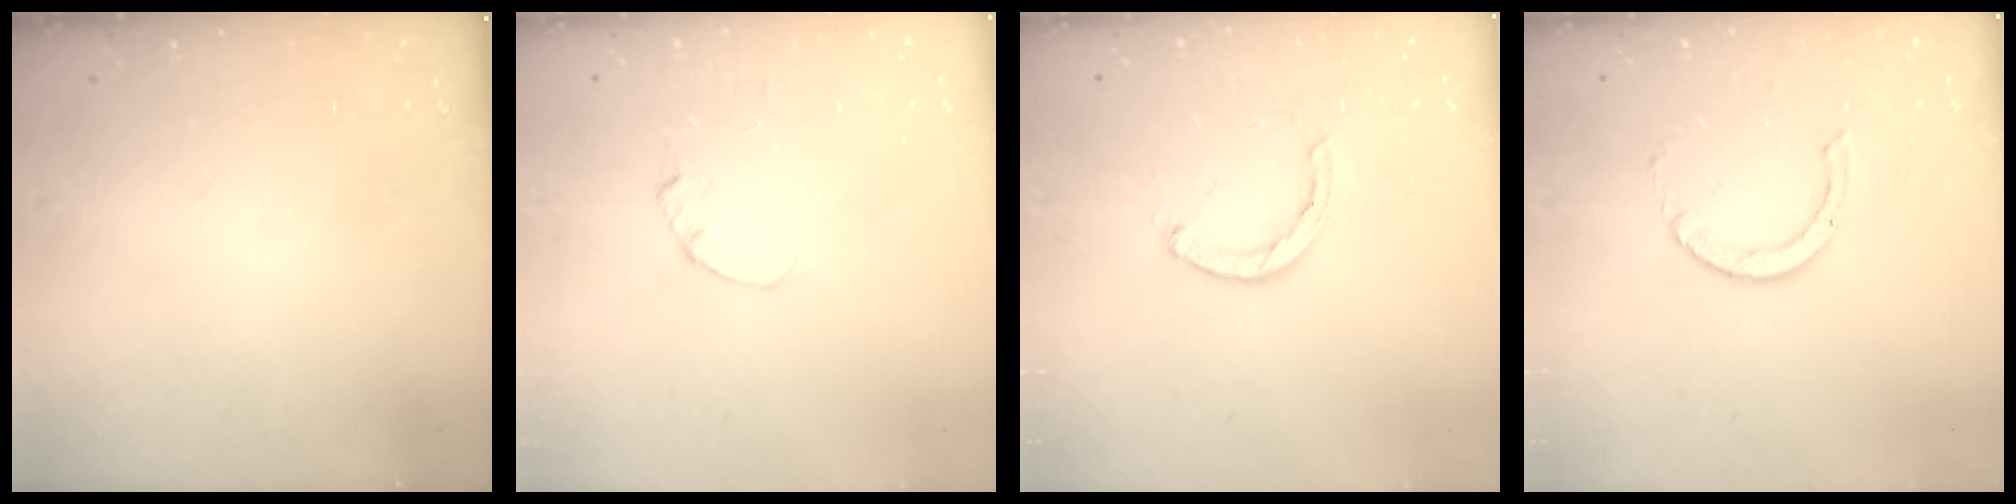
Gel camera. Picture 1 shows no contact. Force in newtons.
{"total": 0.0}
{"total": 2.3, "press": 2.3, "slide": 0.3}
{"total": 3.3, "press": 3.3, "slide": 0.3}